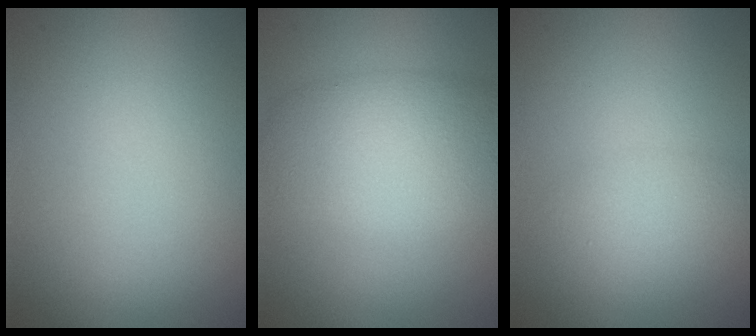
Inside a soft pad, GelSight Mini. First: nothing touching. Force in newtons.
{"total": 6.7, "press": 6.7, "slide": 0.3}
{"total": 2.2, "press": 2.2, "slide": 0.1}